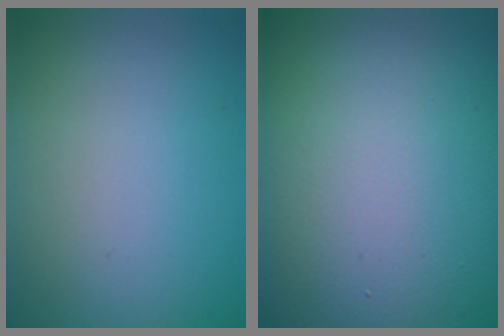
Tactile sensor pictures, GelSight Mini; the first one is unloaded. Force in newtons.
{"total": 22.3, "press": 22.3, "slide": 1.1}